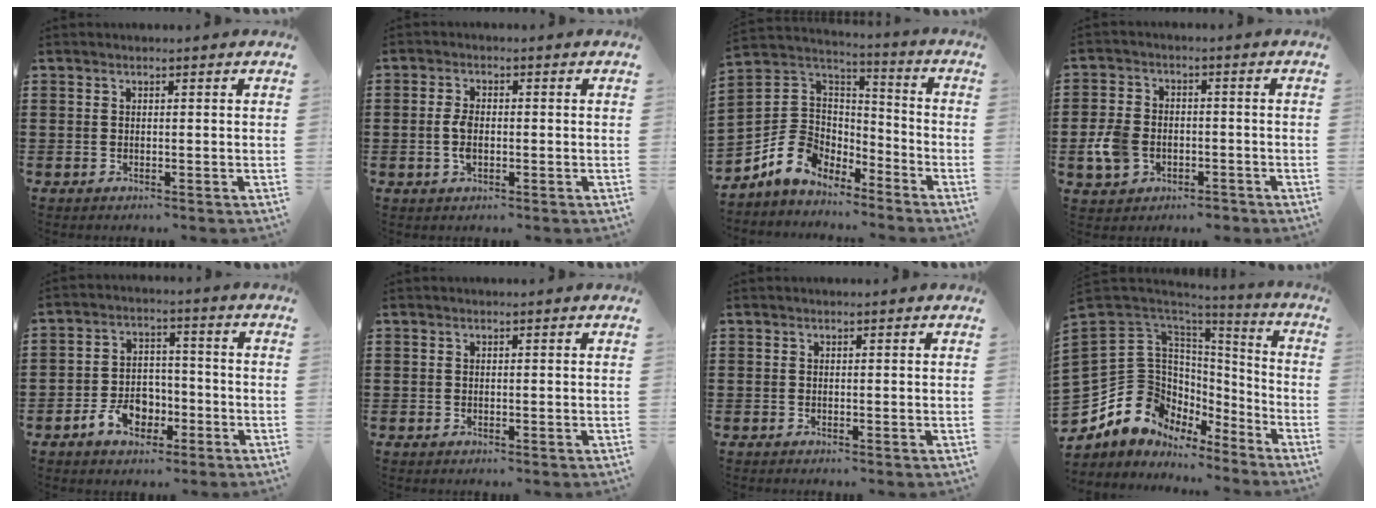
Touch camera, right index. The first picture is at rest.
{"total": 3.1, "force": [-0.4, 1.6, 2.7], "torque": [-0.064, -0.002, -0.011]}
{"total": 8.6, "force": [-6.0, 5.1, 3.4], "torque": [-0.109, 0.011, -0.124]}
{"total": 5.7, "force": [-2.2, 4.1, 3.3], "torque": [-0.093, 0.000, -0.048]}
{"total": 6.2, "force": [-2.9, 4.5, 3.2], "torque": [-0.061, 0.009, -0.057]}
{"total": 0.0}
{"total": 0.0}
{"total": 11.8, "force": [-3.4, 10.6, 3.7], "torque": [-0.116, -0.020, -0.060]}